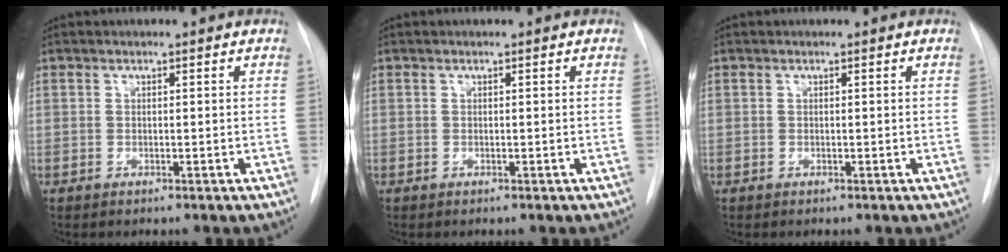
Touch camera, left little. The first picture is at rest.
{"total": 0.0}
{"total": 0.0}